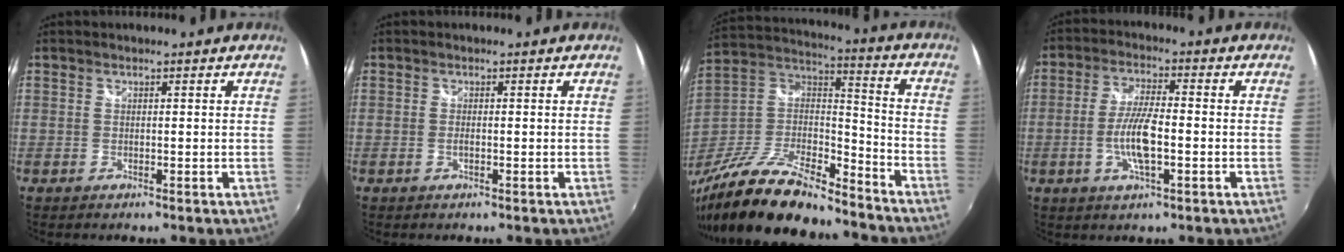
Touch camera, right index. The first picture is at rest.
{"total": 0.7, "force": [-0.2, 0.0, 0.6], "torque": [-0.011, 0.000, -0.006]}
{"total": 24.6, "force": [-18.8, 7.2, 14.0], "torque": [-0.278, -0.020, -0.323]}
{"total": 7.7, "force": [-2.0, 1.7, 7.3], "torque": [-0.147, -0.001, -0.040]}